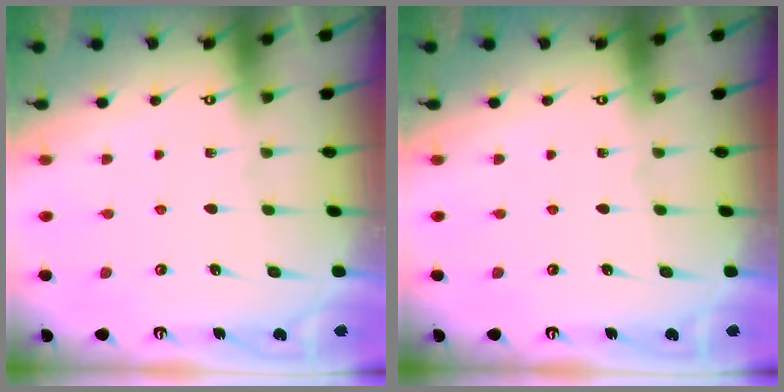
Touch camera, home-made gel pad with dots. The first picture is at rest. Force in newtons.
{"total": 0.0}